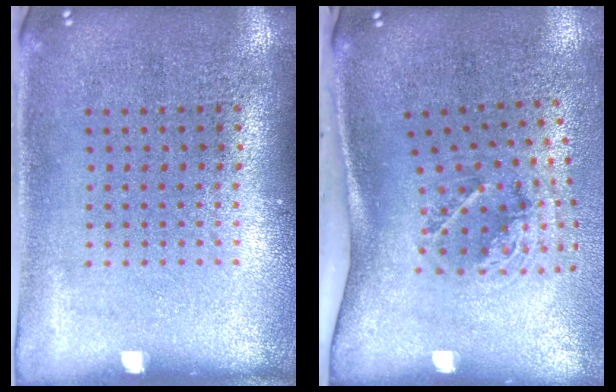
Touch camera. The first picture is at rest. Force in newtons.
{"total": 2.1, "press": 1.2, "slide": 1.7}